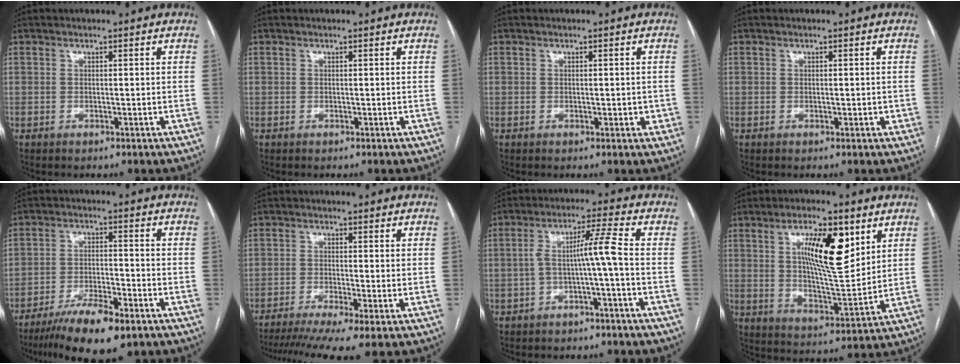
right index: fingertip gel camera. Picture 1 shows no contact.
{"total": 0.0}
{"total": 1.9, "force": [-0.2, 1.0, 1.6], "torque": [-0.017, 0.002, 0.002]}
{"total": 1.2, "force": [-0.1, 0.7, 1.0], "torque": [-0.012, 0.002, 0.002]}
{"total": 10.9, "force": [-7.7, 2.2, 7.4], "torque": [-0.128, -0.020, -0.130]}
{"total": 10.0, "force": [-7.5, -0.3, 6.6], "torque": [-0.101, -0.018, -0.117]}
{"total": 6.1, "force": [-1.5, -0.9, 5.9], "torque": [-0.105, 0.031, -0.020]}
{"total": 12.9, "force": [5.2, 3.2, 11.4], "torque": [-0.195, 0.001, 0.091]}